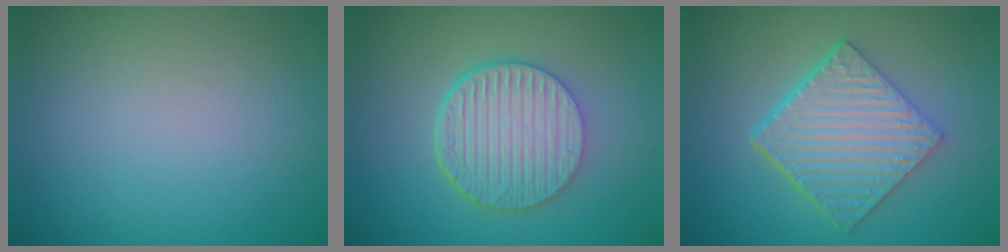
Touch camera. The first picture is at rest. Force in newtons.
{"total": 6.4, "press": 4.5, "slide": 4.6}
{"total": 6.6, "press": 4.7, "slide": 4.7}